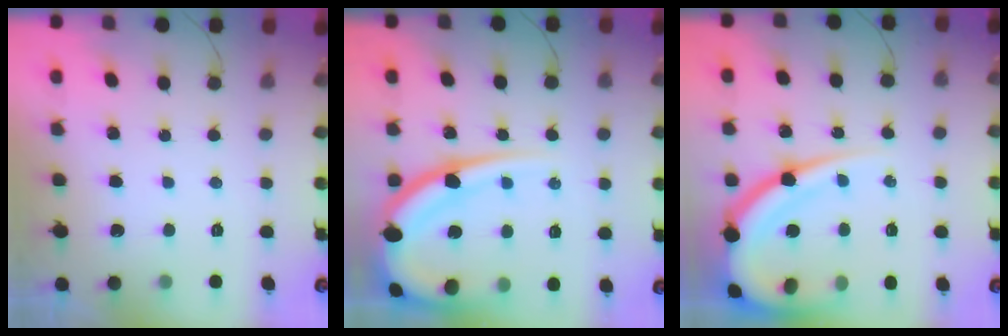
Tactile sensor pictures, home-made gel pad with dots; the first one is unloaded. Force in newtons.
{"total": 17.7, "press": 17.6, "slide": 1.8}
{"total": 19.8, "press": 19.7, "slide": 1.7}